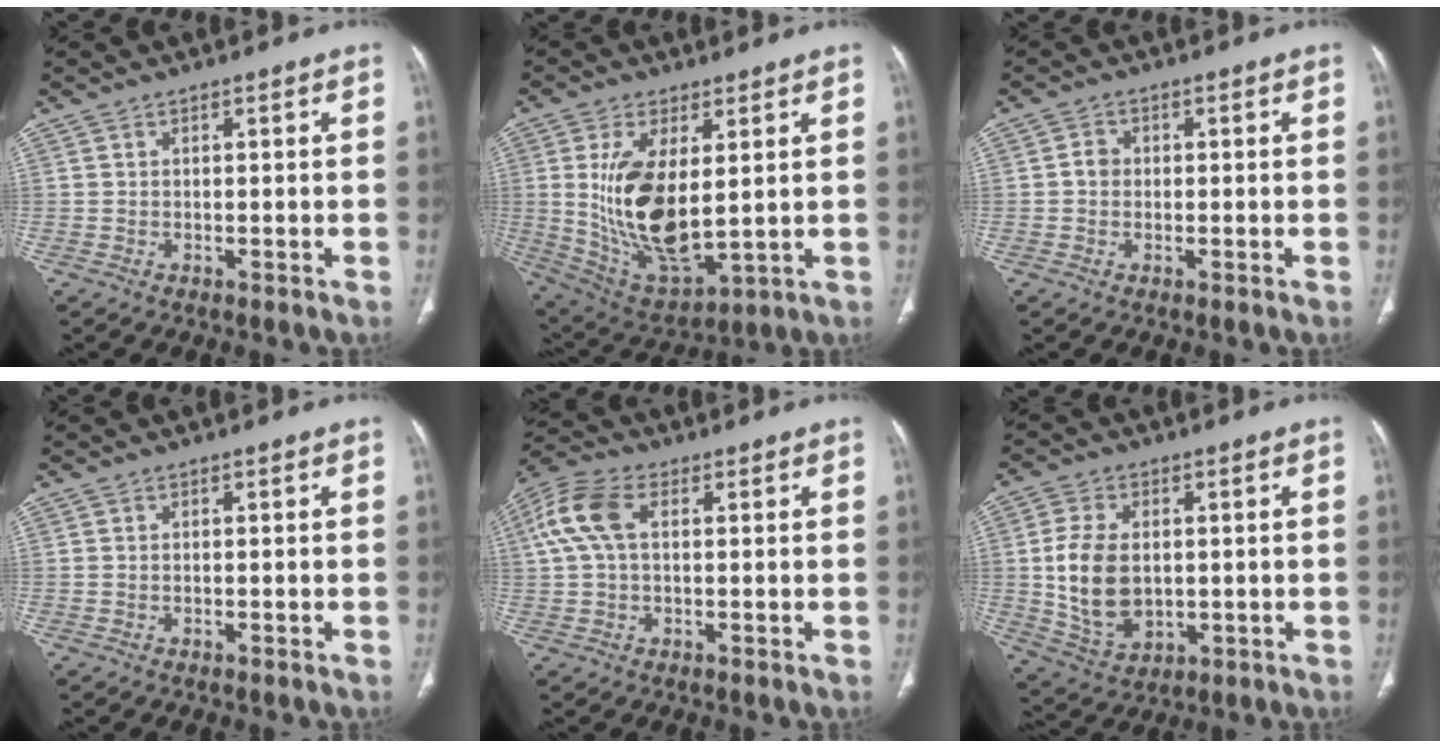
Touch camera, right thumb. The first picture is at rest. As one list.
[{"total": 16.5, "force": [2.1, 7.7, 14.4], "torque": [-0.271, -0.025, 0.062]}, {"total": 2.1, "force": [-0.1, 1.8, 1.0], "torque": [-0.007, 0.007, -0.006]}, {"total": 0.0}, {"total": 9.0, "force": [1.8, 5.3, 7.1], "torque": [-0.171, 0.032, 0.032]}, {"total": 12.2, "force": [0.2, 8.1, 9.2], "torque": [-0.169, -0.007, 0.019]}]